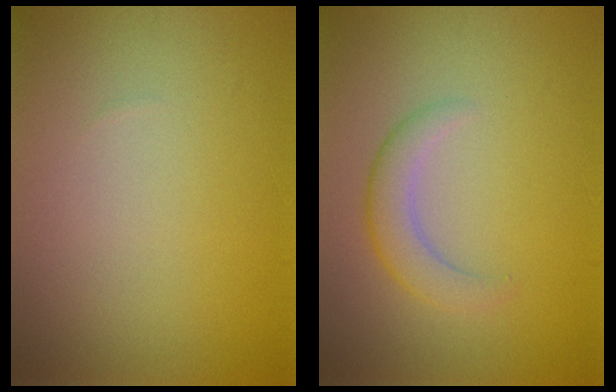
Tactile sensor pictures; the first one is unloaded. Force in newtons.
{"total": 2.1, "press": 2.0, "slide": 0.2}